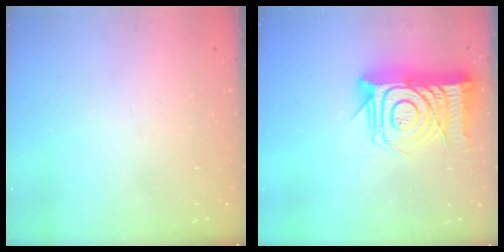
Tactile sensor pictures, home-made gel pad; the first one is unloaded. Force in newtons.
{"total": 18.7, "press": 18.7, "slide": 1.4}